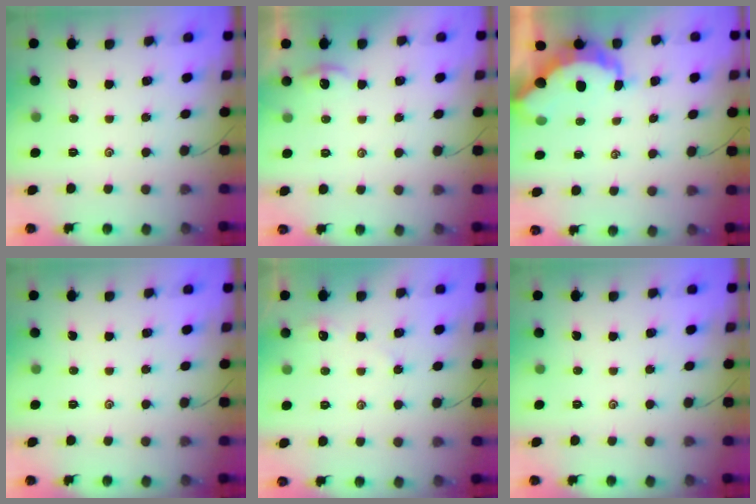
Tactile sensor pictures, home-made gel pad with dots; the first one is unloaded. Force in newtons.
{"total": 2.0, "press": 2.0, "slide": 0.1}
{"total": 7.8, "press": 7.7, "slide": 0.8}
{"total": 0.0}
{"total": 2.2, "press": 2.2, "slide": 0.3}
{"total": 0.0}